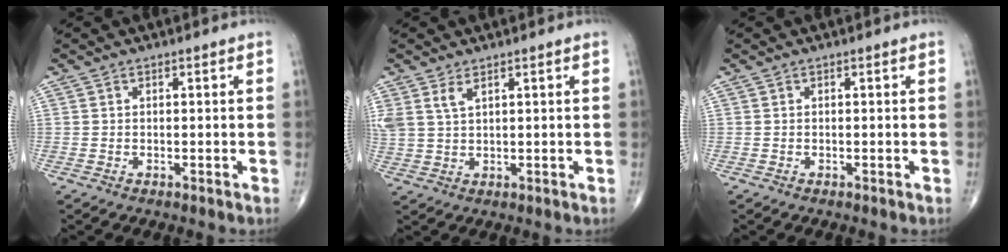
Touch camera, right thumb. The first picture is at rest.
{"total": 4.1, "force": [2.4, 1.8, 2.8], "torque": [-0.067, -0.001, 0.059]}
{"total": 0.0}